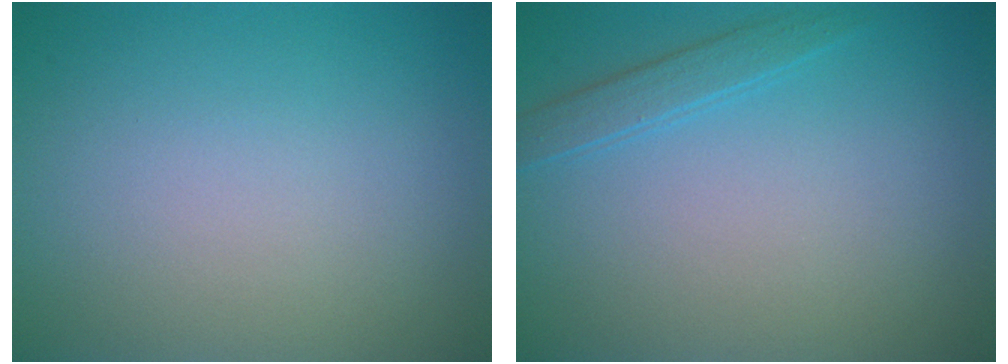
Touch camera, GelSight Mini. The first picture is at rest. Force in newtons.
{"total": 1.6, "press": 1.6, "slide": 0.1}